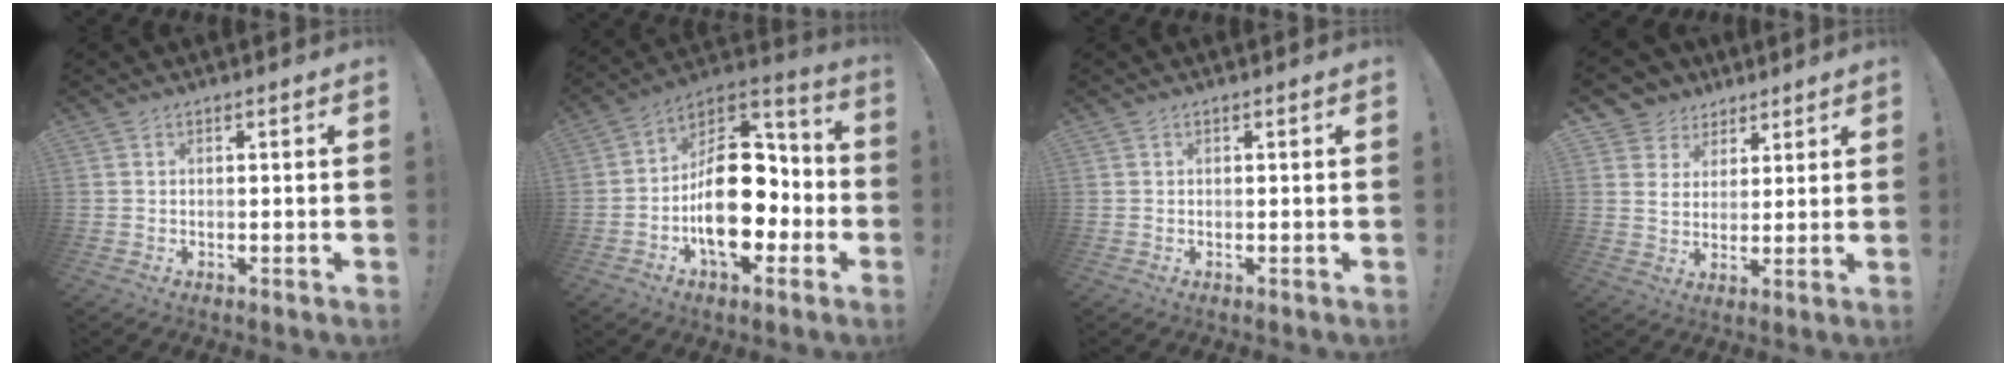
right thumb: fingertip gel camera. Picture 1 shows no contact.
{"total": 21.7, "force": [-3.9, 13.7, 16.3], "torque": [-0.243, 0.022, -0.052]}
{"total": 0.0}
{"total": 7.0, "force": [3.6, 5.9, 0.7], "torque": [-0.014, -0.025, 0.074]}